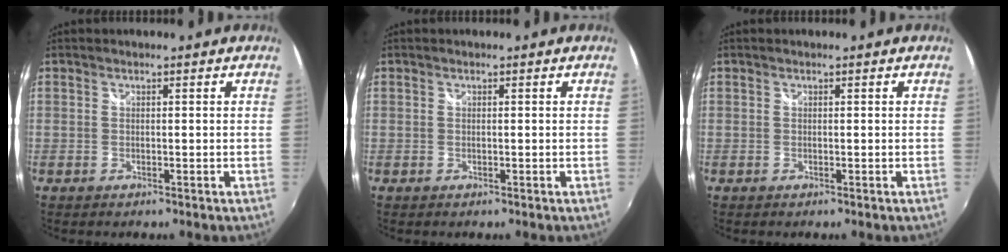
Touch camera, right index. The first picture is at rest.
{"total": 0.0}
{"total": 0.0}